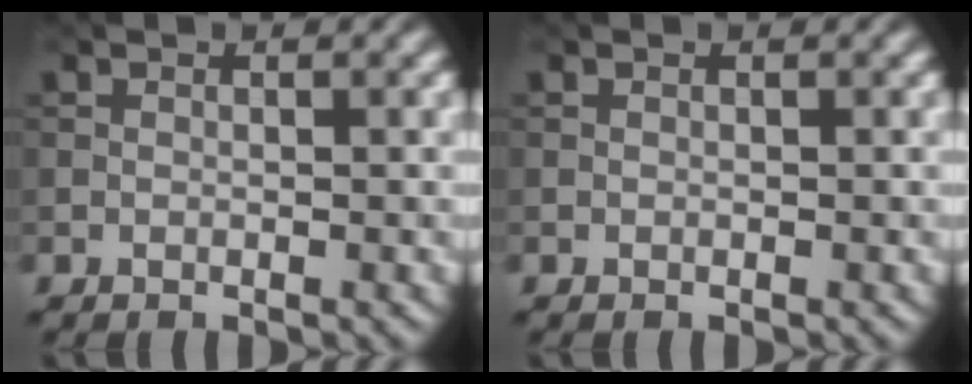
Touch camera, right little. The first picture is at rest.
{"total": 0.0}